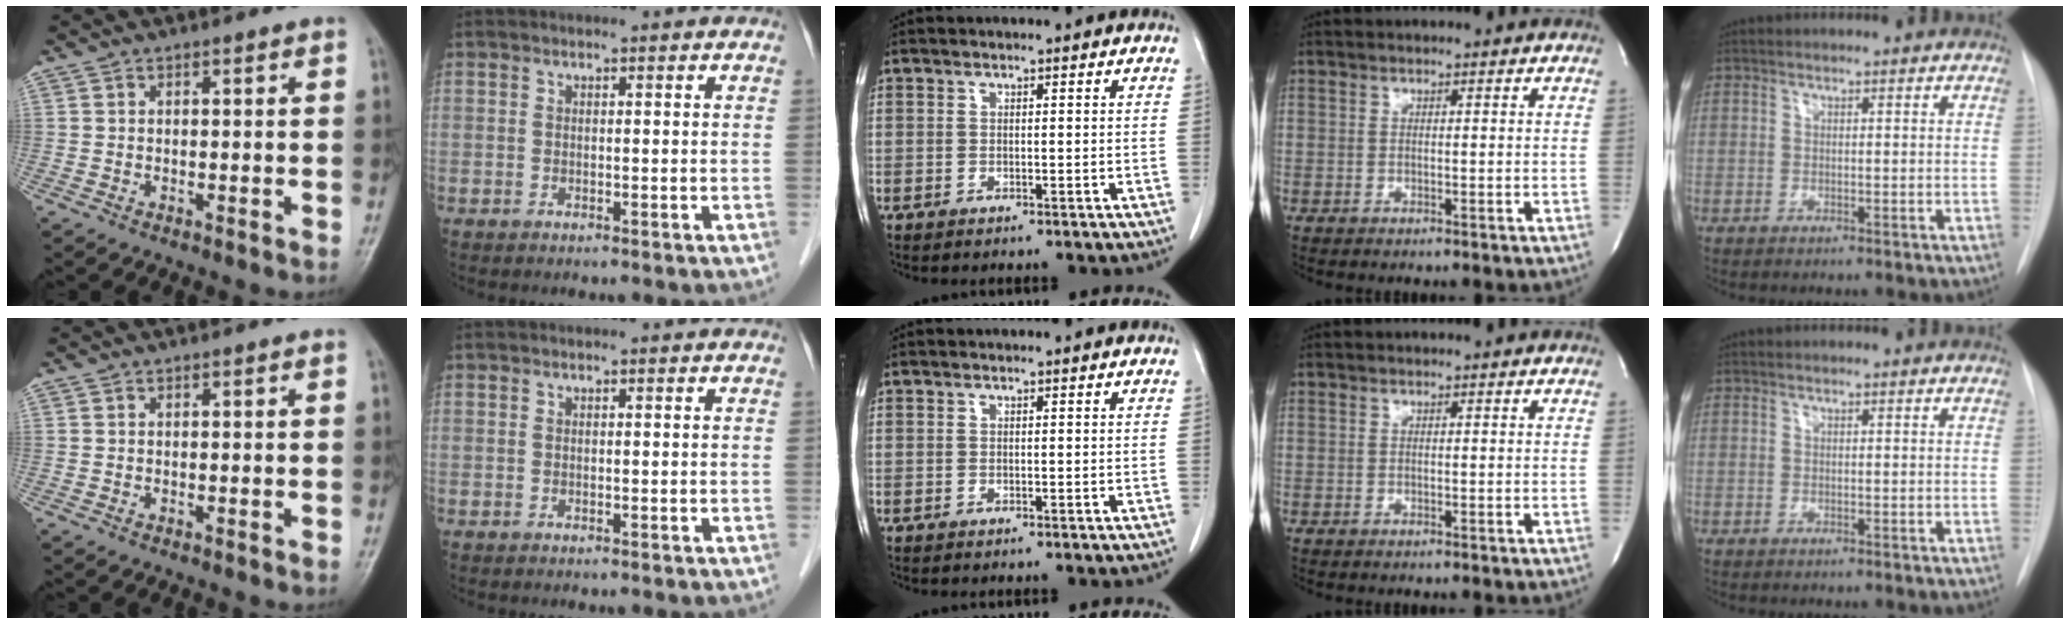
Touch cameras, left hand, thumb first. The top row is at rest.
{}